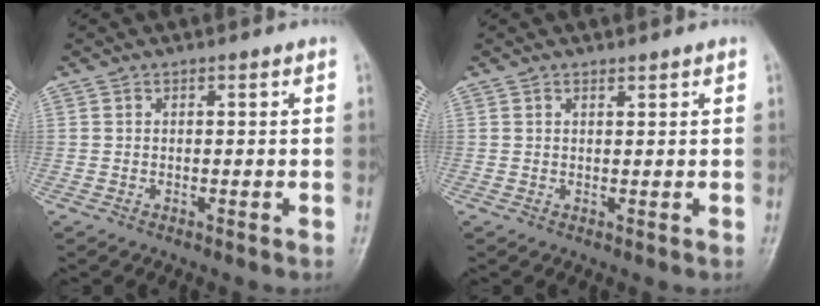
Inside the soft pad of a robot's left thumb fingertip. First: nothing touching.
{"total": 0.7, "force": [0.6, 0.2, 0.2], "torque": [-0.006, -0.005, 0.010]}